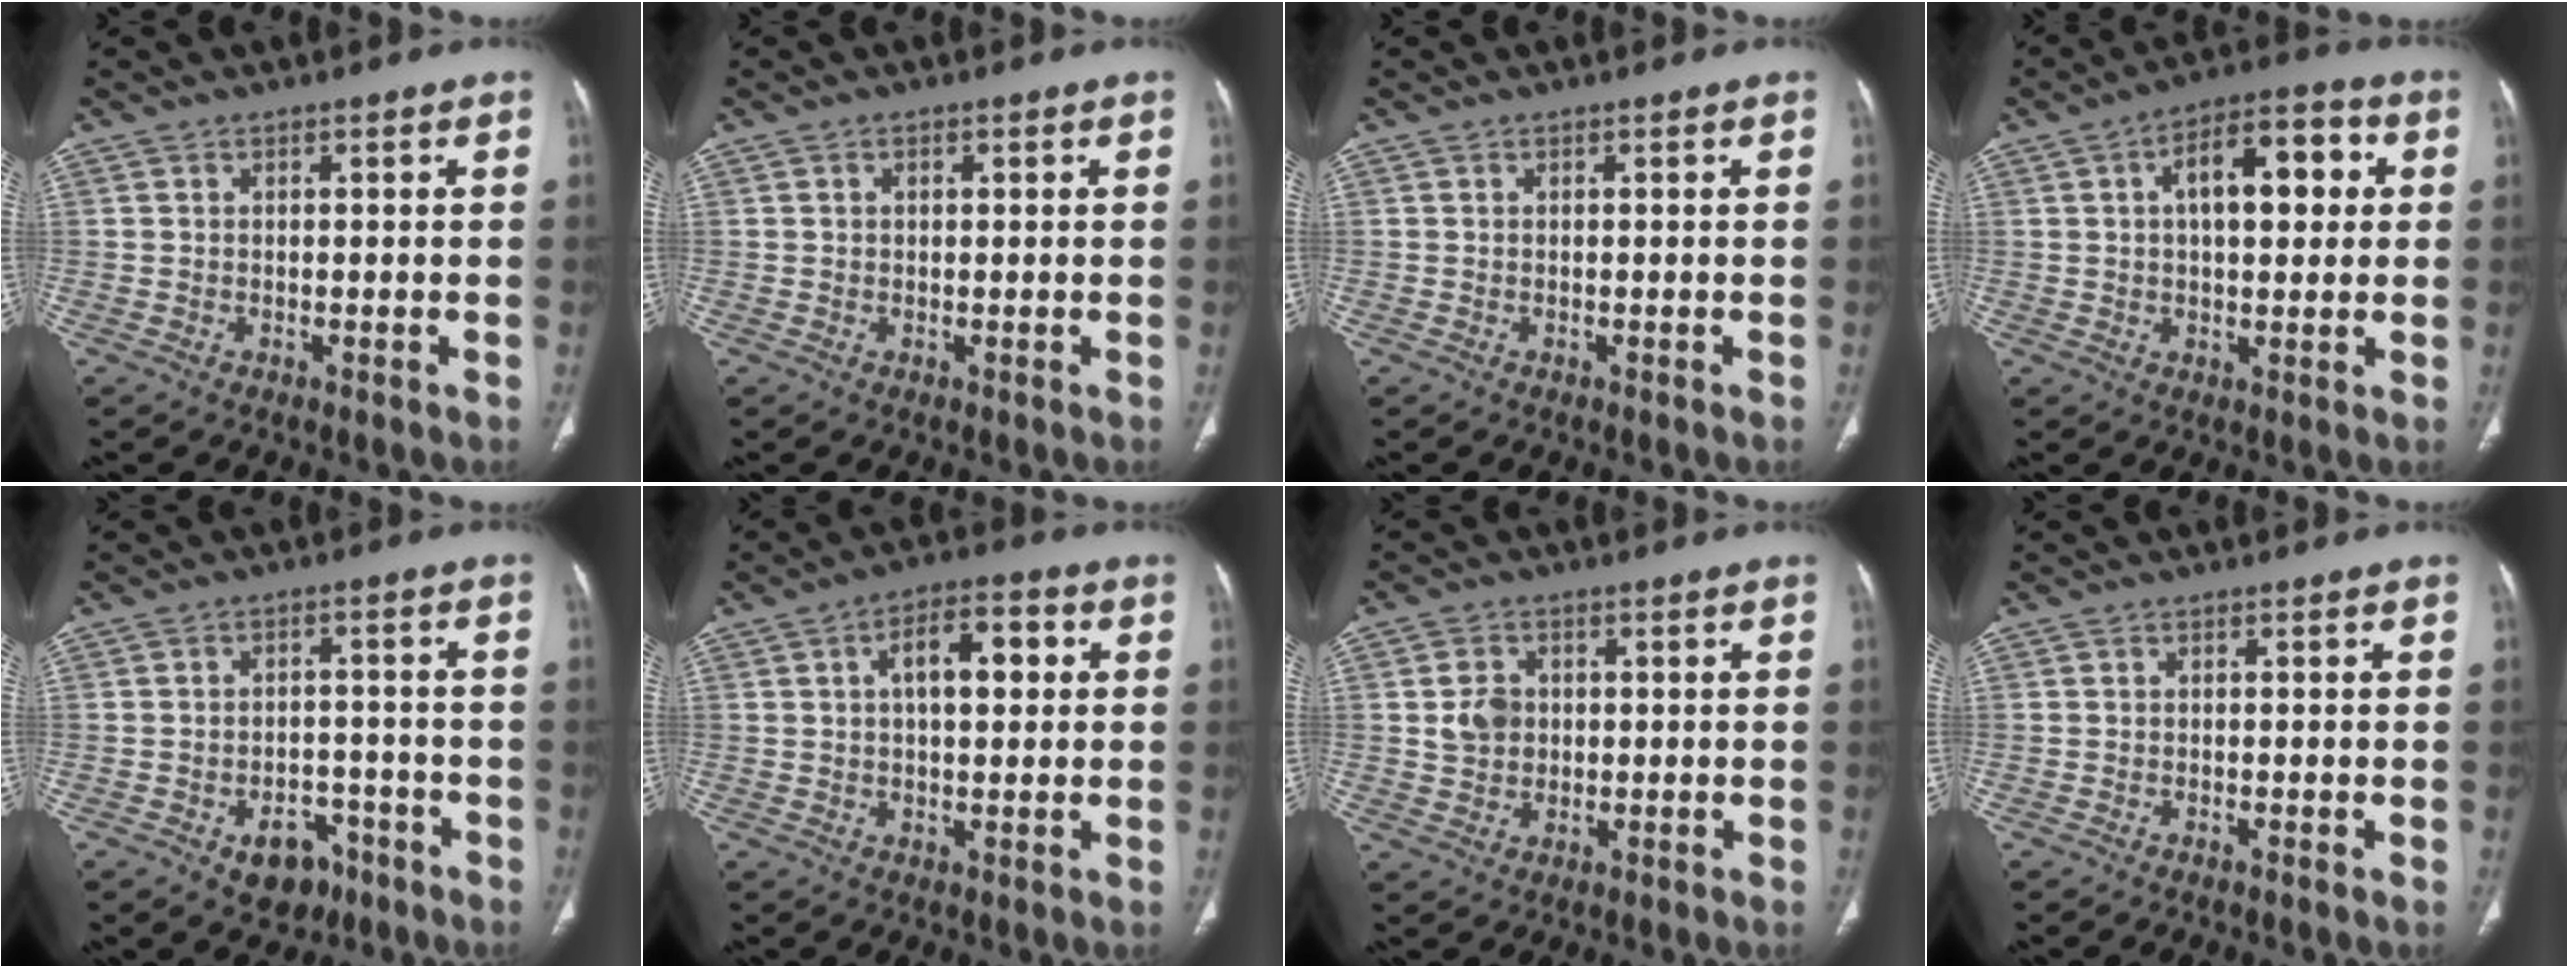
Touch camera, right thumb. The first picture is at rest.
{"total": 1.2, "force": [0.4, 0.8, 0.8], "torque": [-0.013, 0.002, 0.008]}
{"total": 0.0}
{"total": 12.7, "force": [2.8, 6.3, 10.7], "torque": [-0.136, 0.021, 0.038]}
{"total": 7.1, "force": [-3.8, 4.9, 3.4], "torque": [-0.021, 0.032, -0.049]}
{"total": 8.8, "force": [1.9, 4.4, 7.4], "torque": [-0.099, 0.018, 0.024]}
{"total": 4.9, "force": [0.4, 4.1, 2.7], "torque": [-0.034, 0.002, 0.009]}
{"total": 0.6, "force": [-0.4, 0.1, 0.4], "torque": [-0.010, -0.001, -0.007]}